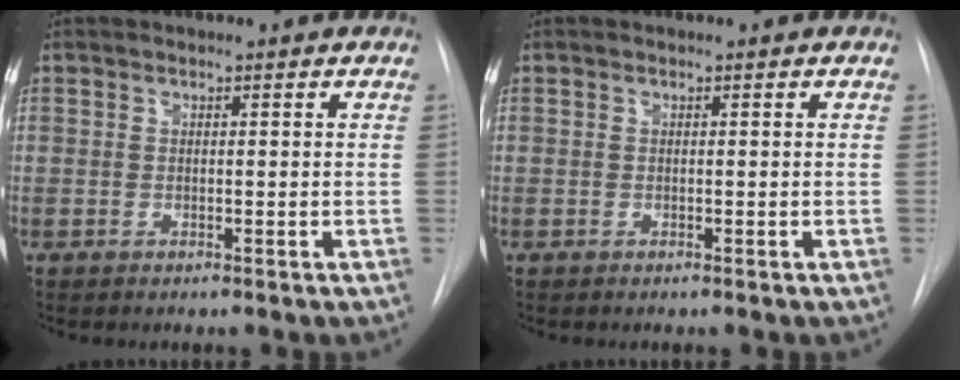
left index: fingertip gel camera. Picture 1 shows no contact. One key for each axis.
{"total": 0.0}